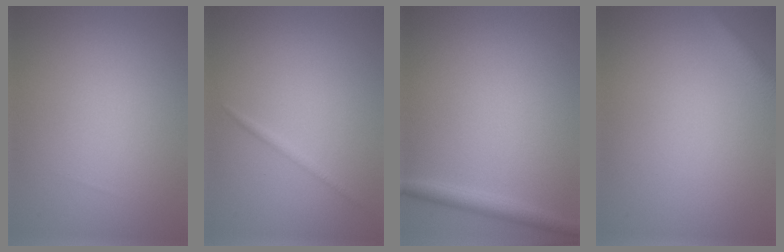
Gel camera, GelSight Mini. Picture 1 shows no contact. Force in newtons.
{"total": 0.7, "press": 0.7, "slide": 0.0}
{"total": 1.8, "press": 1.8, "slide": 0.1}
{"total": 2.3, "press": 2.3, "slide": 0.1}